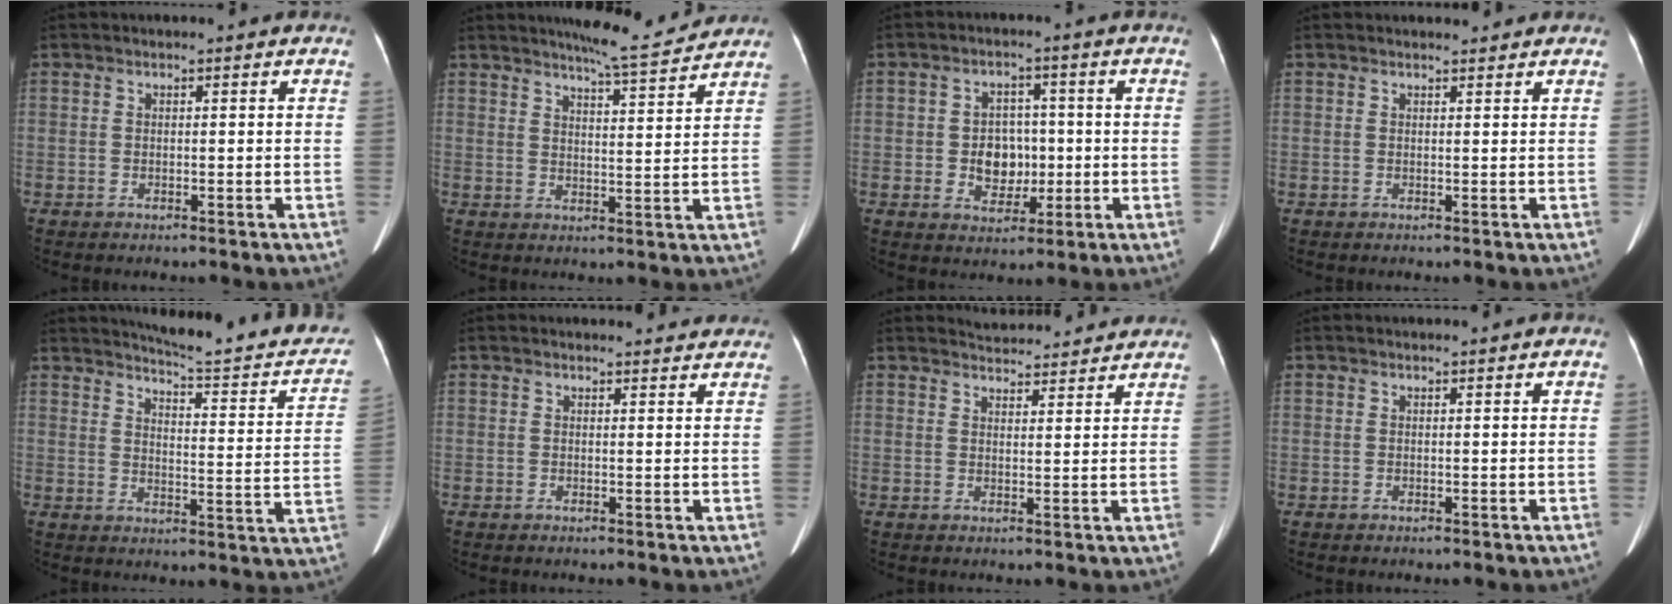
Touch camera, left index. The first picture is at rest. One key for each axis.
{"total": 8.1, "fx": 7.7, "fy": -0.2, "fz": 2.6, "tx": -0.049, "ty": -0.006, "tz": 0.106}
{"total": 5.9, "fx": -0.7, "fy": 4.6, "fz": 3.7, "tx": -0.063, "ty": 0.011, "tz": -0.003}
{"total": 1.3, "fx": 1.2, "fy": 0.7, "fz": 0.0, "tx": -0.002, "ty": 0.008, "tz": 0.015}
{"total": 18.8, "fx": 16.9, "fy": 2.7, "fz": 7.9, "tx": -0.092, "ty": -0.046, "tz": 0.193}
{"total": 3.2, "fx": 2.8, "fy": 1.6, "fz": 0.0, "tx": 0.011, "ty": 0.010, "tz": 0.023}
{"total": 6.6, "fx": 6.5, "fy": 1.1, "fz": 0.9, "tx": -0.014, "ty": 0.019, "tz": 0.079}
{"total": 0.0}